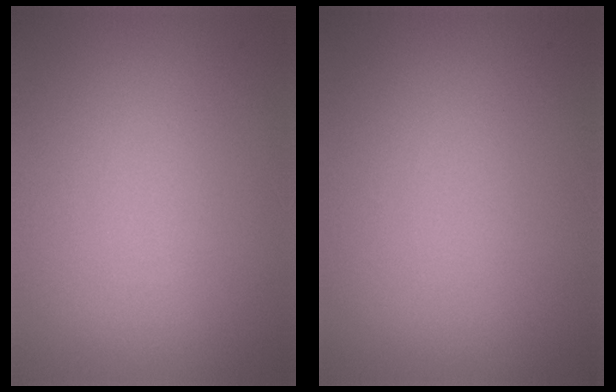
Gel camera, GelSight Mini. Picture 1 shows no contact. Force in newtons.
{"total": 0.0}